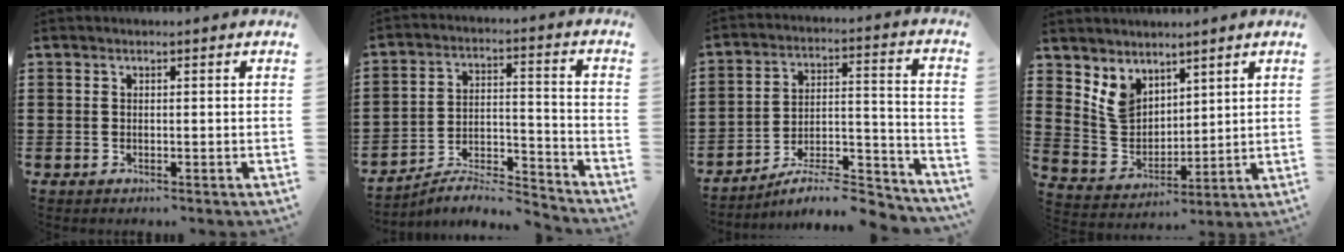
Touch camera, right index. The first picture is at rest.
{"total": 5.7, "force": [-5.3, 0.9, 1.8], "torque": [-0.034, -0.002, -0.106]}
{"total": 7.8, "force": [-7.2, 1.2, 2.8], "torque": [-0.035, 0.010, -0.139]}
{"total": 5.6, "force": [3.7, 4.0, 1.2], "torque": [-0.050, -0.005, 0.071]}